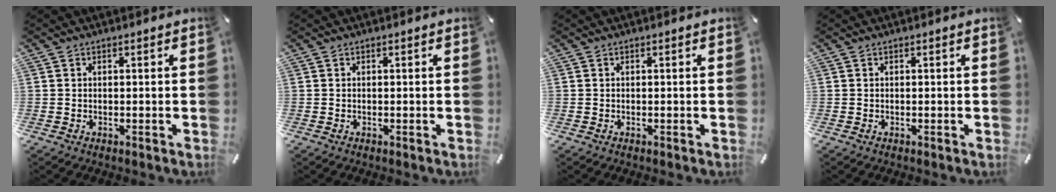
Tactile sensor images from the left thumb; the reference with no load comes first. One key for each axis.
{"total": 0.0}
{"total": 0.0}
{"total": 0.0}